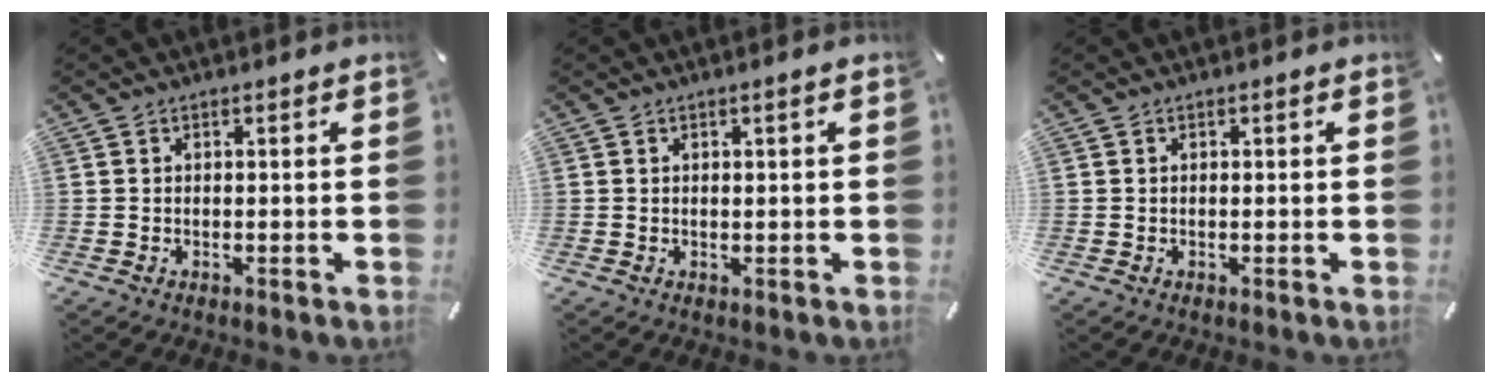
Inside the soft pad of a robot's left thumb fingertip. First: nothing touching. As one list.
[{"total": 1.5, "force": [0.3, 0.1, 1.4], "torque": [-0.025, -0.002, 0.006]}, {"total": 0.0}]